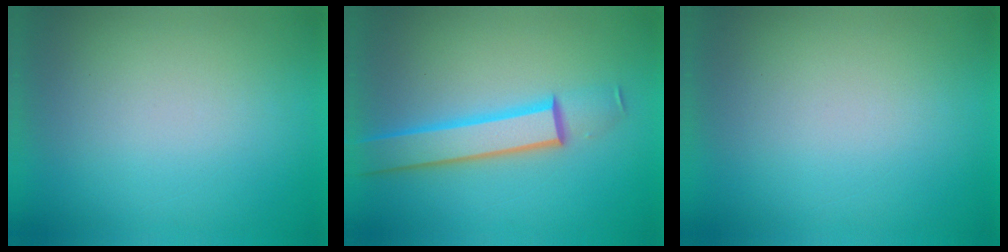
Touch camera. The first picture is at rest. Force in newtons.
{"total": 4.2}
{"total": 1.2}